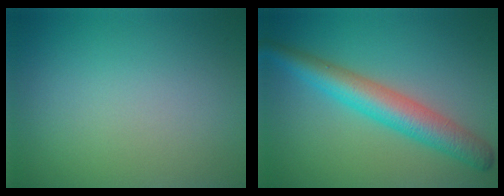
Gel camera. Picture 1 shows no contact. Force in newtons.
{"total": 5.6, "press": 5.6, "slide": 0.1}